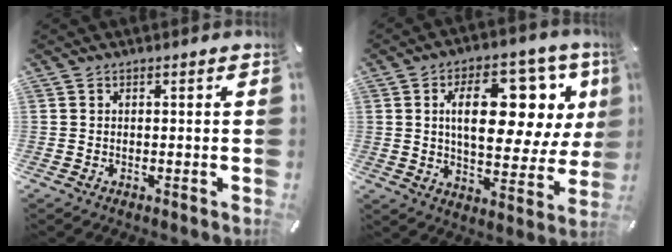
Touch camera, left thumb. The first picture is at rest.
{"total": 19.3, "force": [6.8, 10.2, 14.9], "torque": [-0.215, -0.024, 0.109]}